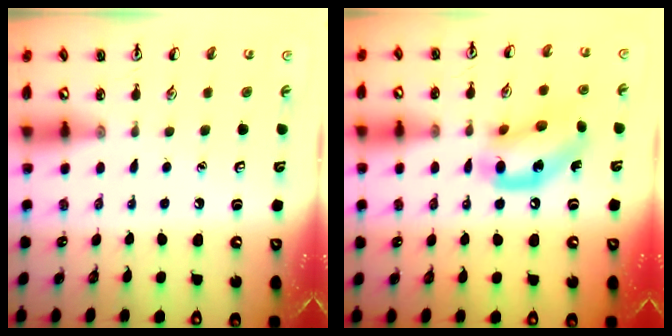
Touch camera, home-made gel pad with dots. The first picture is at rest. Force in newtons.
{"total": 13.0, "press": 12.8, "slide": 2.5}